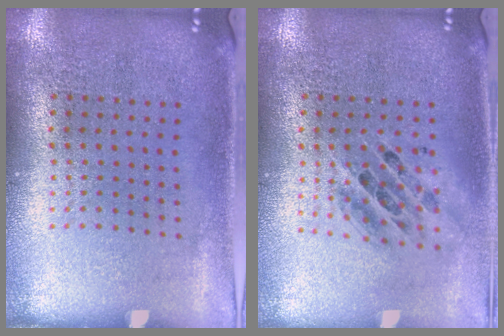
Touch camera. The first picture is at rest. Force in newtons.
{"total": 1.3, "press": 1.1, "slide": 0.6}